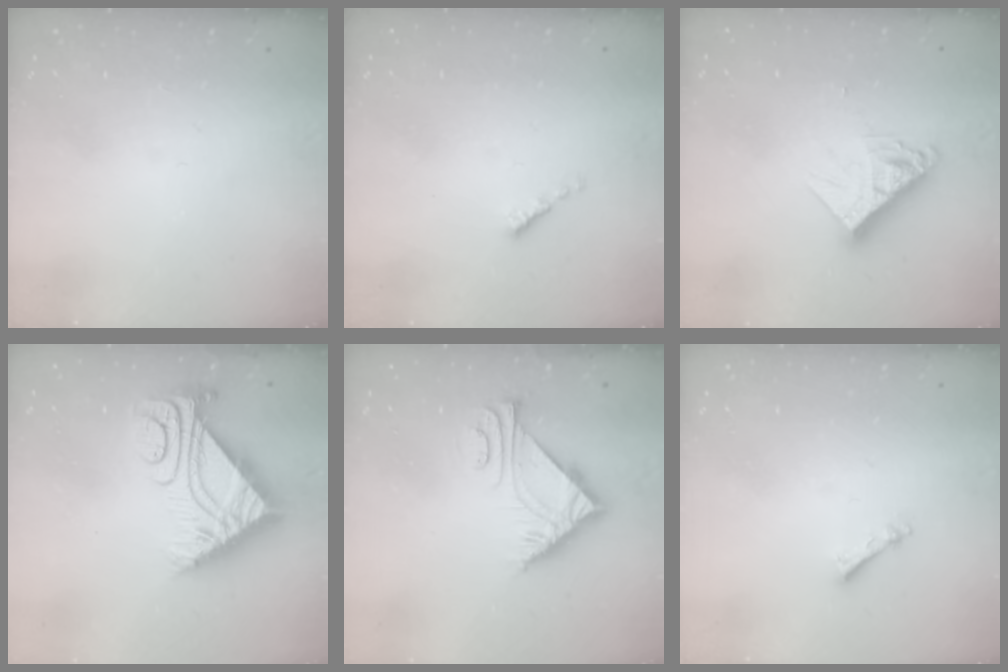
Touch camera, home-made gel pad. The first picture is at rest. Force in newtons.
{"total": 0.0}
{"total": 10.7, "press": 10.6, "slide": 1.0}
{"total": 11.1, "press": 11.0, "slide": 1.0}
{"total": 6.4, "press": 6.4, "slide": 0.1}
{"total": 2.5, "press": 2.5, "slide": 0.3}